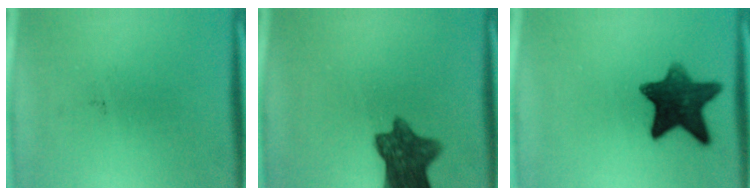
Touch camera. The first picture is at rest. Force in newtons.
{"total": 9.2}
{"total": 11.1}